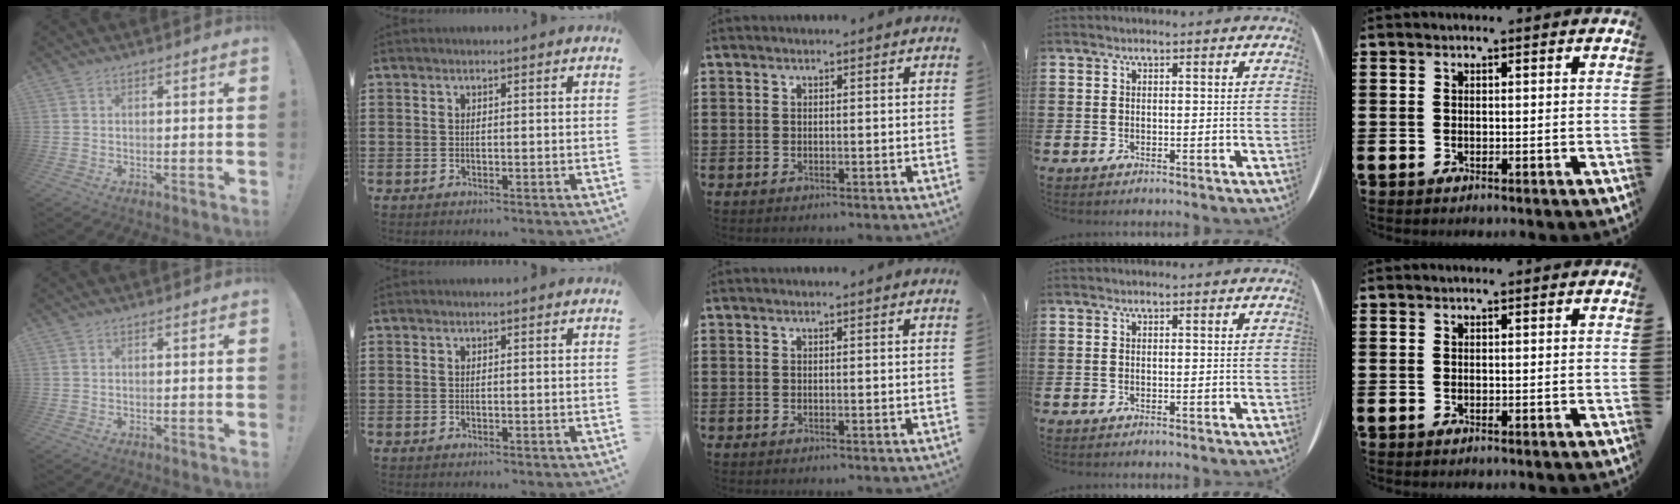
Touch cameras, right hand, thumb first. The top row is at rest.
{}